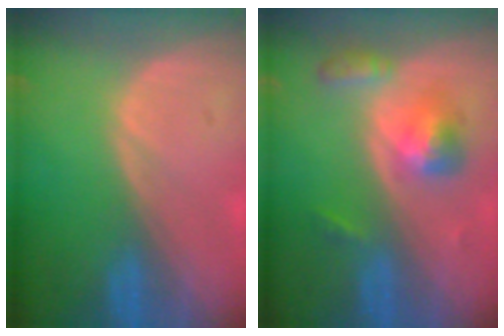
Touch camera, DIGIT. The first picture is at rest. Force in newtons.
{"total": 5.2, "press": 4.9, "slide": 1.7}